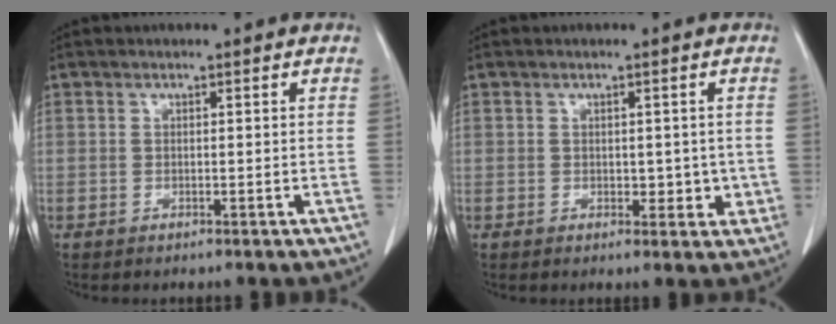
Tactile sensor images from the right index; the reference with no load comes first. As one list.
[{"total": 3.3, "force": [-0.1, 2.1, 2.5], "torque": [-0.021, 0.000, 0.004]}]